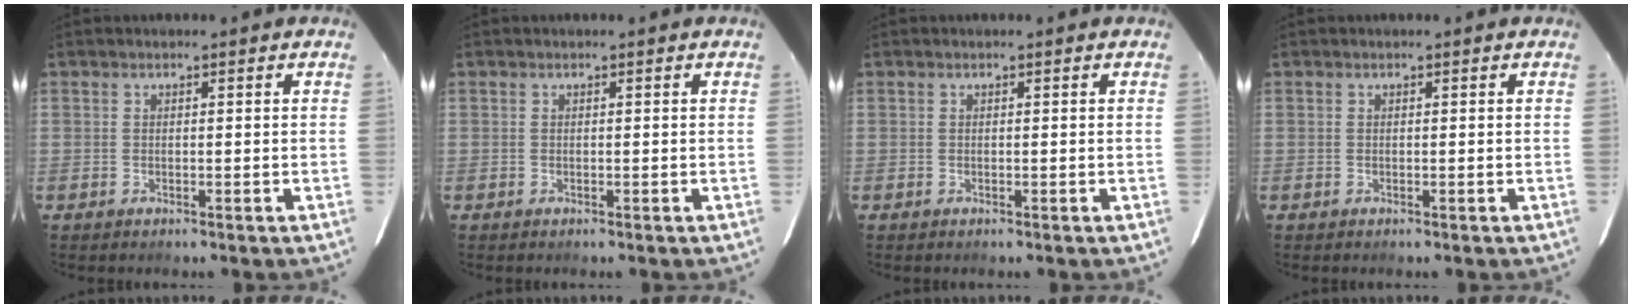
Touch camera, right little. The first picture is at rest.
{"total": 0.0}
{"total": 0.0}
{"total": 0.0}